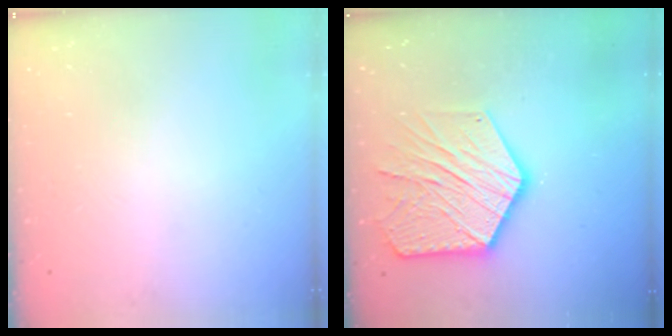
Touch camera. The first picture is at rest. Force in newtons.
{"total": 19.0, "press": 18.9, "slide": 1.3}